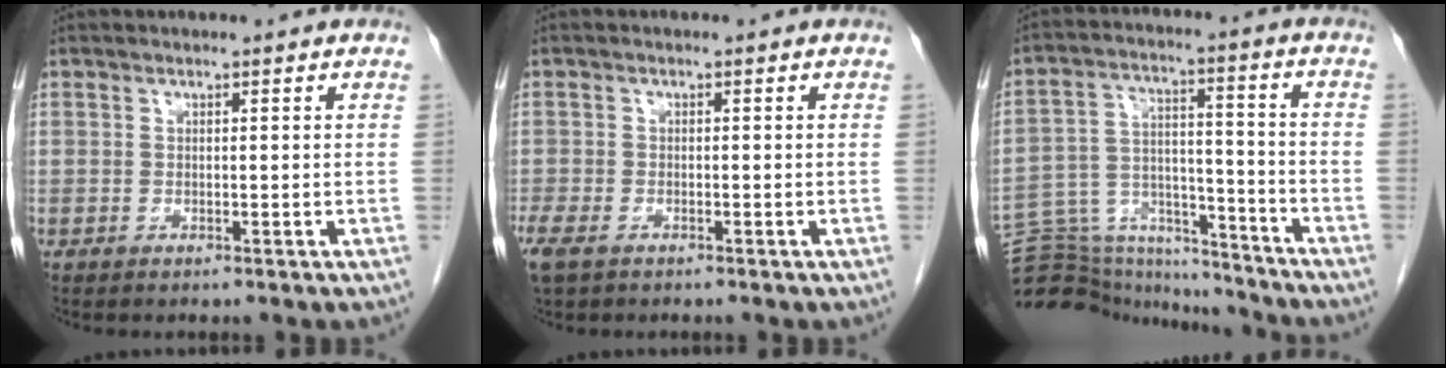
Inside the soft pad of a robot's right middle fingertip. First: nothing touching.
{"total": 4.9, "force": [-3.2, 2.5, 2.8], "torque": [-0.068, -0.015, -0.054]}
{"total": 17.3, "force": [-16.6, 4.1, 2.9], "torque": [-0.065, 0.044, -0.257]}